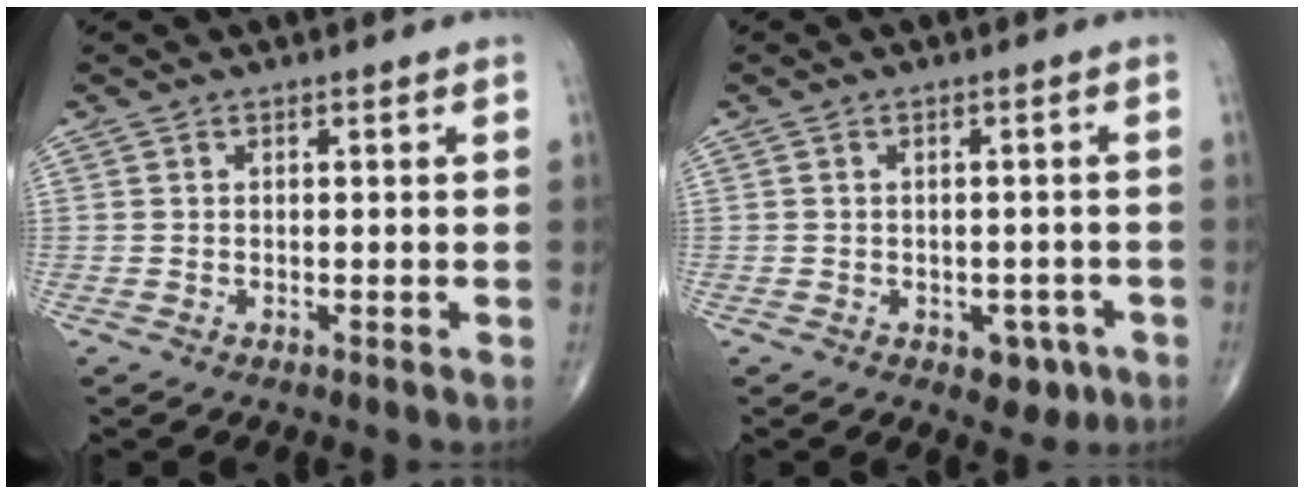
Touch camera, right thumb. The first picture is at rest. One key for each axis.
{"total": 4.7, "fx": -2.1, "fy": 3.1, "fz": 2.8, "tx": -0.012, "ty": 0.009, "tz": -0.022}